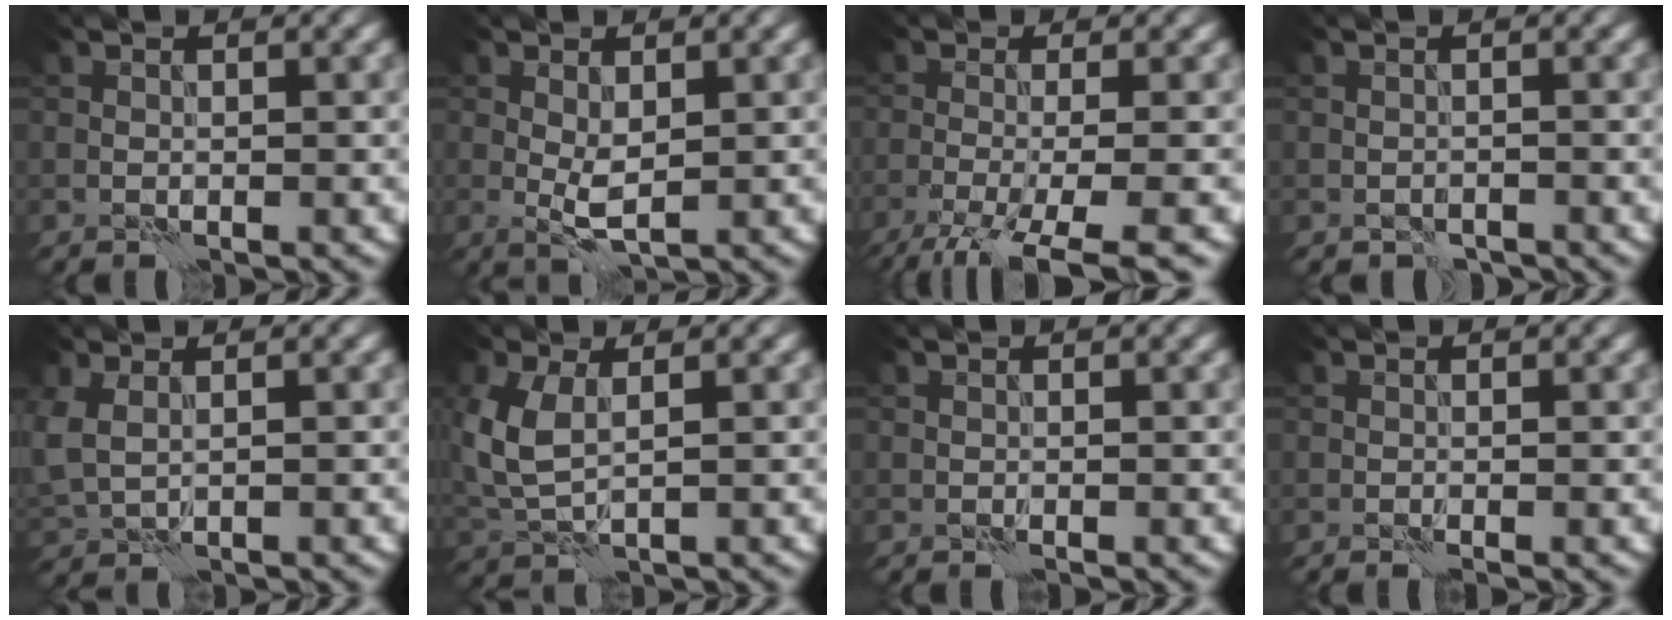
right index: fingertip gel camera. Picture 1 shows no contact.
{"total": 2.4, "force": [0.2, 0.9, 2.2], "torque": [-0.046, -0.001, 0.006]}
{"total": 7.3, "force": [-4.4, 1.9, 5.5], "torque": [-0.084, -0.009, -0.082]}
{"total": 1.2, "force": [-1.0, 0.5, 0.2], "torque": [-0.002, -0.001, -0.018]}
{"total": 3.0, "force": [1.0, 2.1, 1.9], "torque": [-0.052, 0.002, 0.033]}
{"total": 4.9, "force": [1.2, 2.8, 3.9], "torque": [-0.109, 0.005, 0.026]}
{"total": 0.0}
{"total": 0.5, "force": [-0.2, 0.0, 0.5], "torque": [-0.010, -0.003, -0.006]}